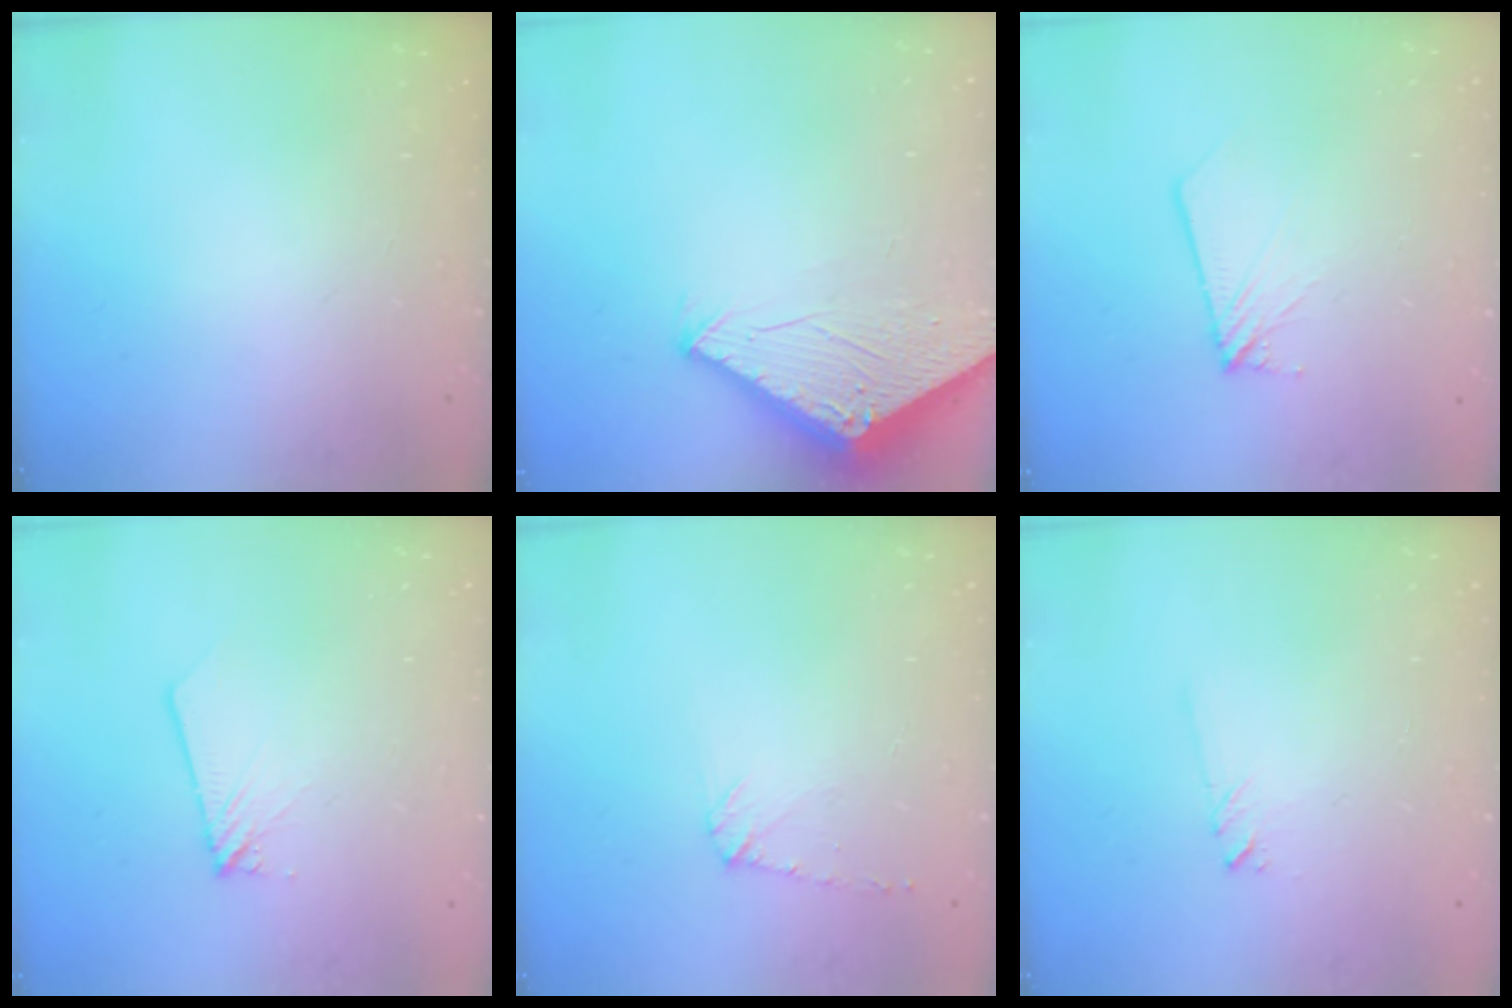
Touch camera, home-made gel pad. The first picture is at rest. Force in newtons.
{"total": 2.9, "press": 2.9, "slide": 0.2}
{"total": 2.6, "press": 2.6, "slide": 0.2}
{"total": 1.8, "press": 1.8, "slide": 0.1}
{"total": 5.3, "press": 5.3, "slide": 0.6}
{"total": 3.2, "press": 3.2, "slide": 0.3}